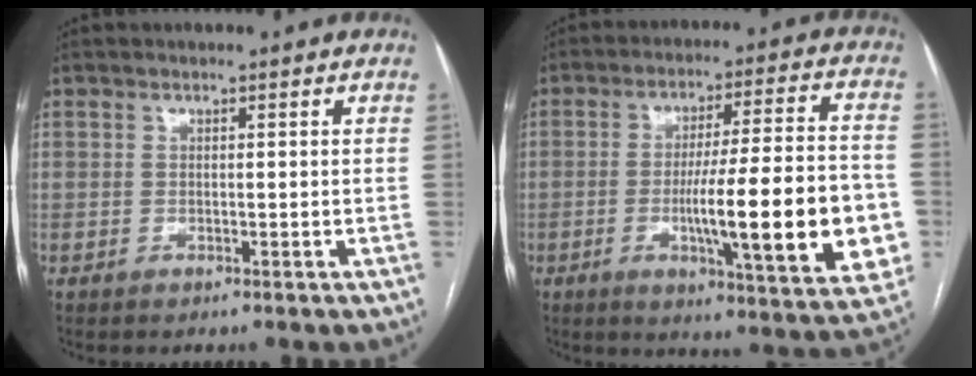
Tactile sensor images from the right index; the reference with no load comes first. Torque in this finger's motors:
{"motor_torque": [2.14, 0.00, 1.05, 0.21]}